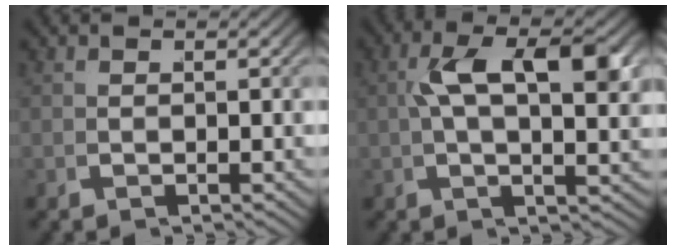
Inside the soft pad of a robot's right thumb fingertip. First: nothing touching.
{"total": 7.9, "force": [2.0, 2.6, 7.2], "torque": [-0.121, 0.003, 0.036]}